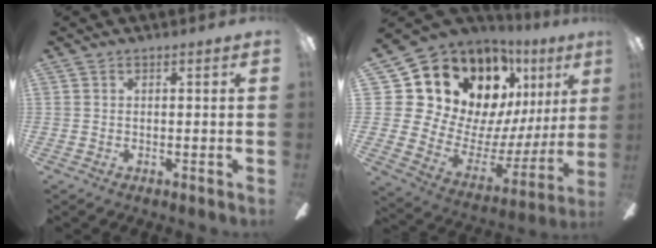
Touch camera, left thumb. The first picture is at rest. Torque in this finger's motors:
{"motor_torque": [1.65, 1.59, 0.08, -0.07, 0.14]}